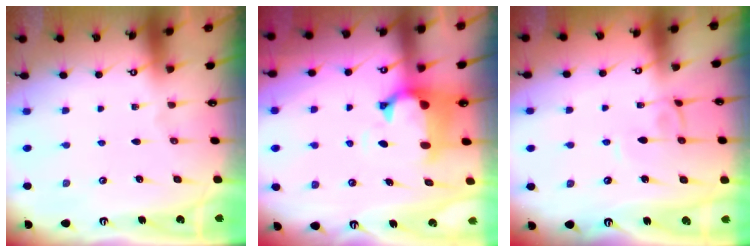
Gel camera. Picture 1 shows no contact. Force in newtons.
{"total": 1.4, "press": 0.4, "slide": 1.3}
{"total": 2.9, "press": 2.9, "slide": 0.1}